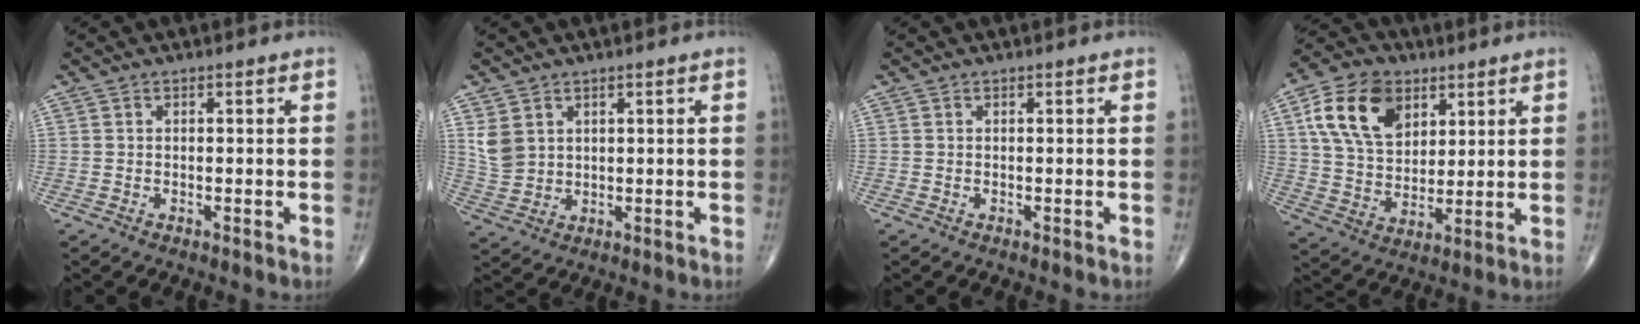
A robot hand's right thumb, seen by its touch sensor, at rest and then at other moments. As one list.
[{"total": 5.0, "force": [2.1, 3.8, 2.5], "torque": [-0.042, -0.009, 0.054]}, {"total": 0.0}, {"total": 15.5, "force": [6.3, 10.2, 9.8], "torque": [-0.158, -0.015, 0.119]}]